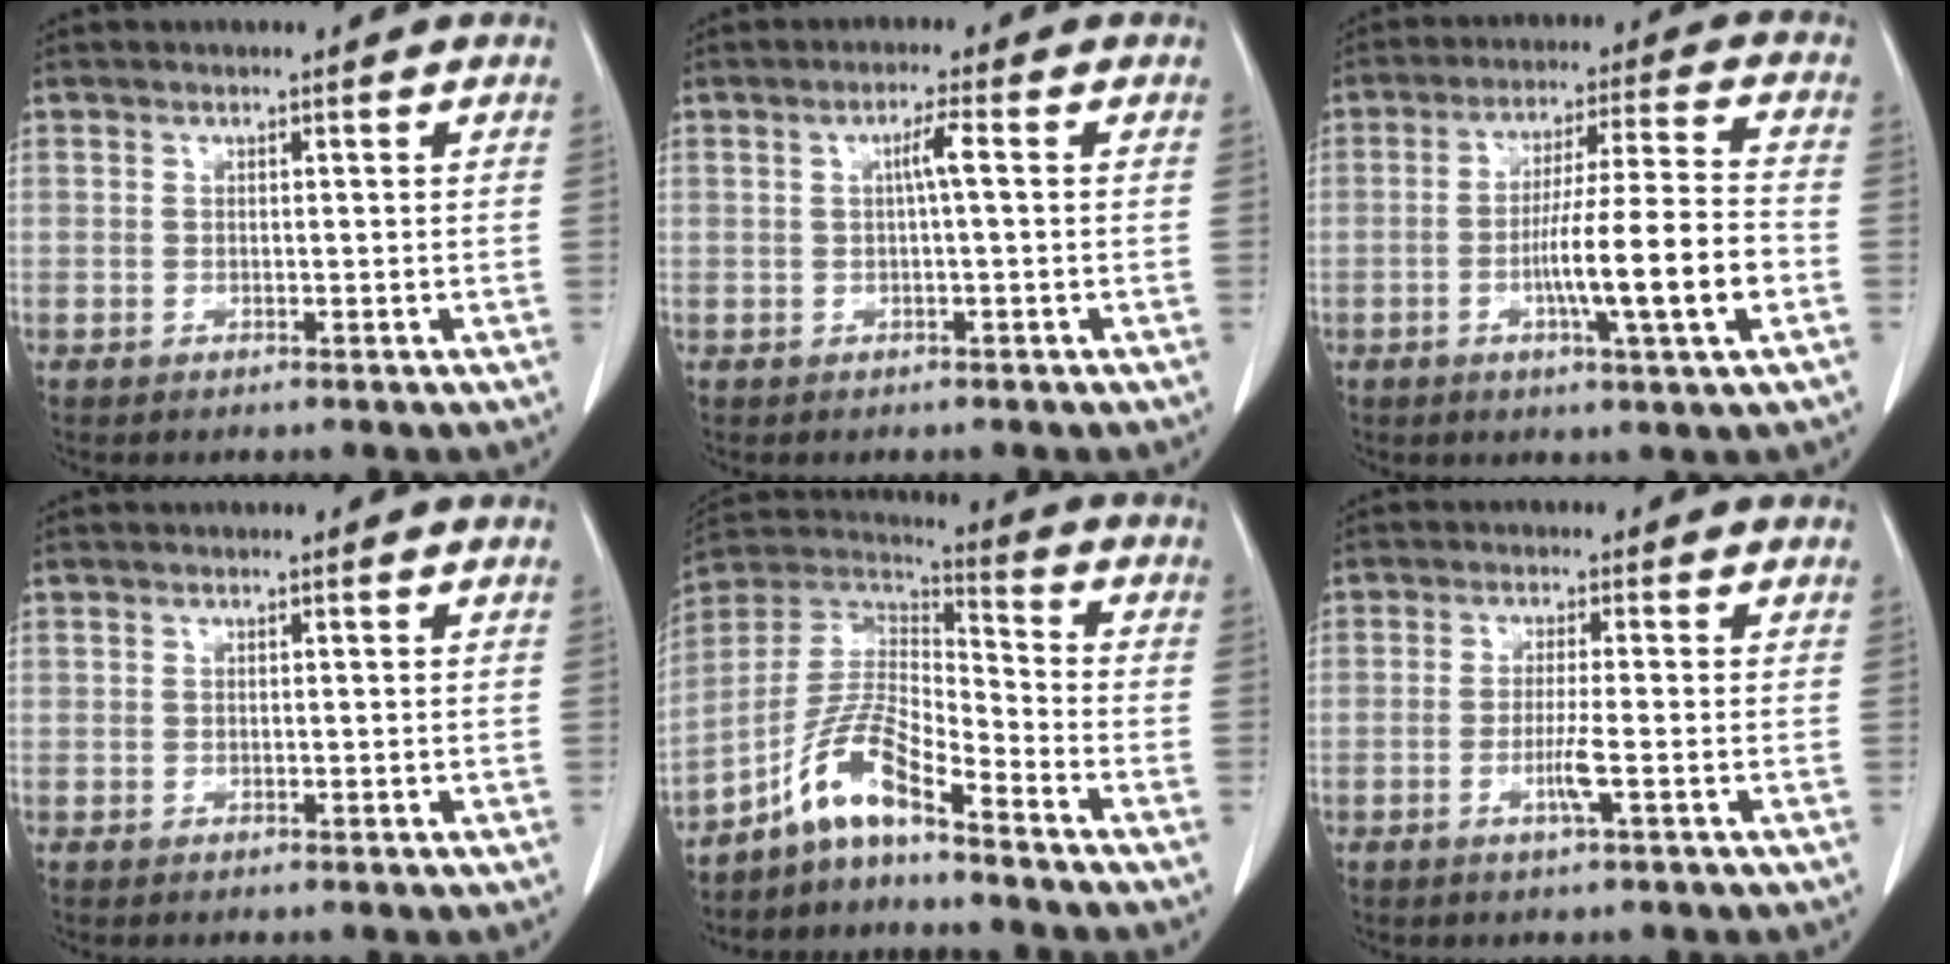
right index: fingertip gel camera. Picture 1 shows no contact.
{"total": 2.6, "force": [0.3, 0.1, 2.5], "torque": [-0.044, 0.004, 0.006]}
{"total": 12.8, "force": [-3.6, -0.1, 12.3], "torque": [-0.206, 0.000, -0.062]}
{"total": 0.0}
{"total": 9.5, "force": [-6.8, 1.5, 6.4], "torque": [-0.143, 0.019, -0.133]}
{"total": 3.4, "force": [-1.1, -0.3, 3.2], "torque": [-0.064, -0.006, -0.024]}